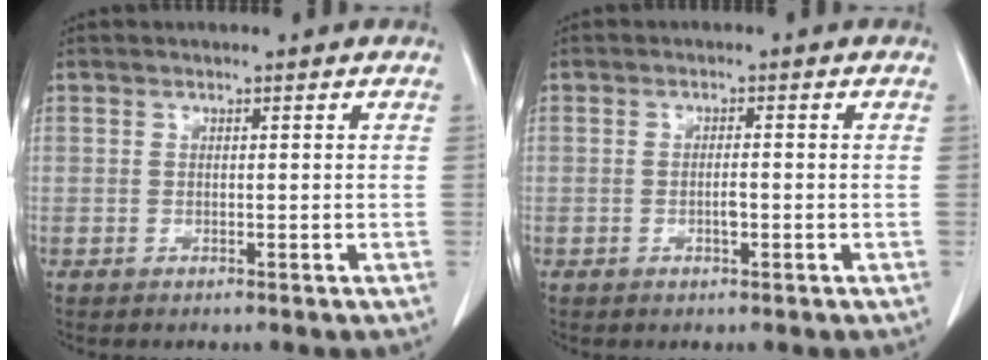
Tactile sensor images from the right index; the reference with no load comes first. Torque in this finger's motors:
{"motor_torque": [-0.01, 0.07, 0.00, 0.00]}